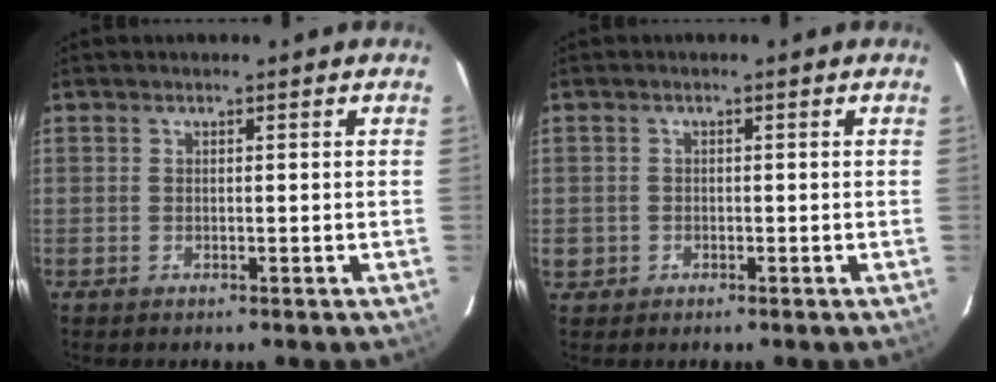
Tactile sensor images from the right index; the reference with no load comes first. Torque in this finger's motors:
{"motor_torque": [-0.17, -0.05, -0.90, -0.21]}